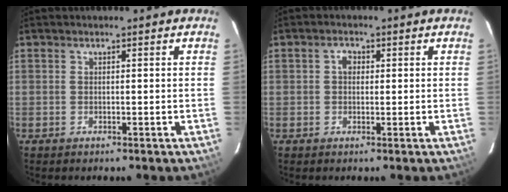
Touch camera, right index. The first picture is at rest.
{"total": 1.9, "force": [0.3, 1.6, 1.0], "torque": [-0.016, 0.008, 0.003]}